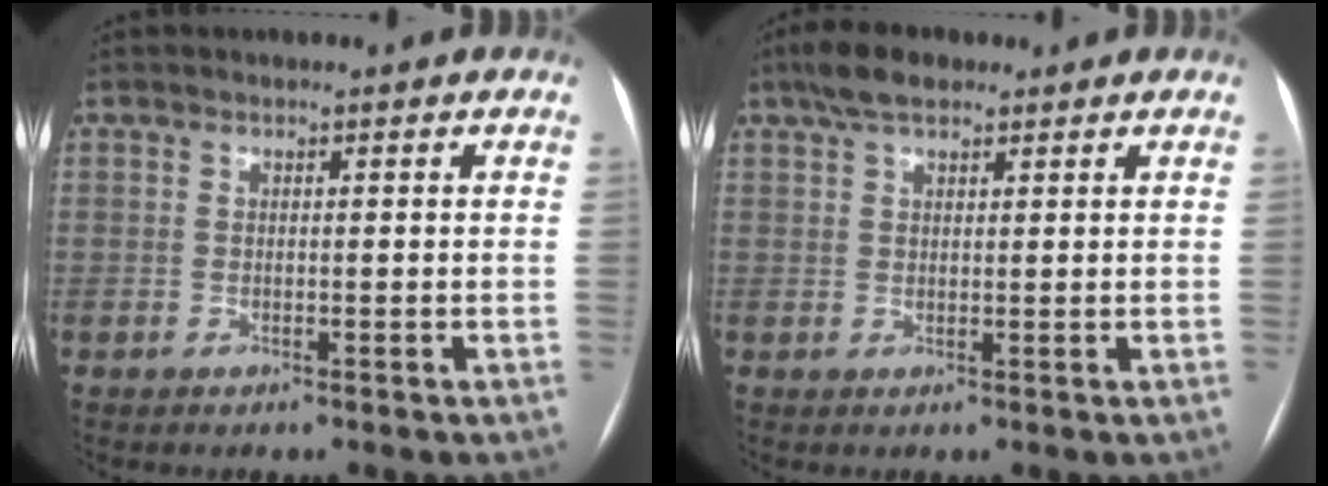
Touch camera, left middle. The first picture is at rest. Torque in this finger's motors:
{"motor_torque": [0.67, -0.72, 0.06, 0.02]}